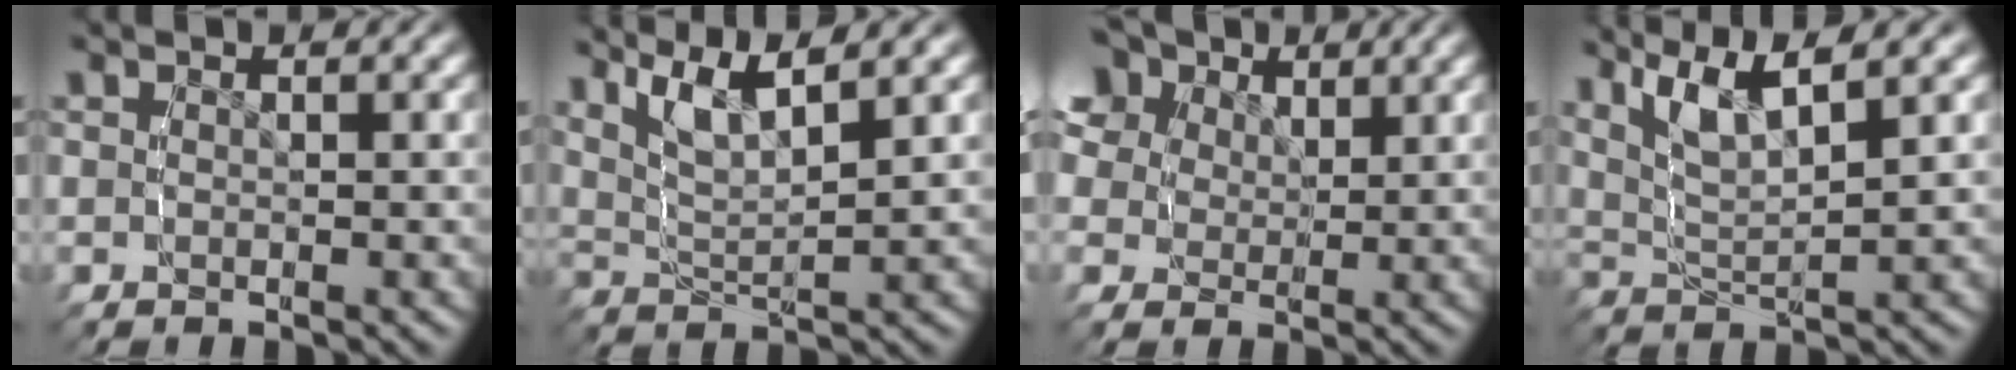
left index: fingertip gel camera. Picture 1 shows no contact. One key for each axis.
{"total": 6.2, "fx": 3.5, "fy": 3.2, "fz": 4.0, "tx": -0.093, "ty": -0.007, "tz": 0.058}
{"total": 9.9, "fx": 5.4, "fy": 6.7, "fz": 4.8, "tx": -0.082, "ty": 0.009, "tz": 0.084}
{"total": 6.0, "fx": 3.3, "fy": 3.0, "fz": 4.0, "tx": -0.093, "ty": -0.006, "tz": 0.057}